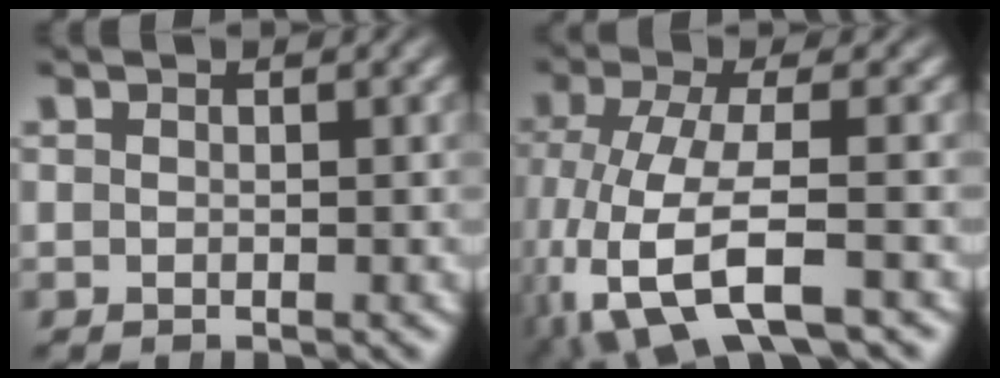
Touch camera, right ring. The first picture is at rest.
{"total": 6.6, "force": [-2.5, 3.1, 5.4], "torque": [-0.142, -0.050, -0.011]}